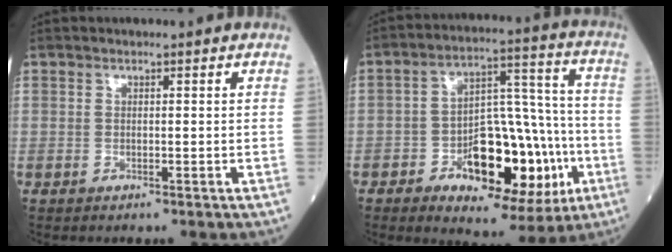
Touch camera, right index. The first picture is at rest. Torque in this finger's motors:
{"motor_torque": [0.49, -0.31, 0.32, 0.12]}